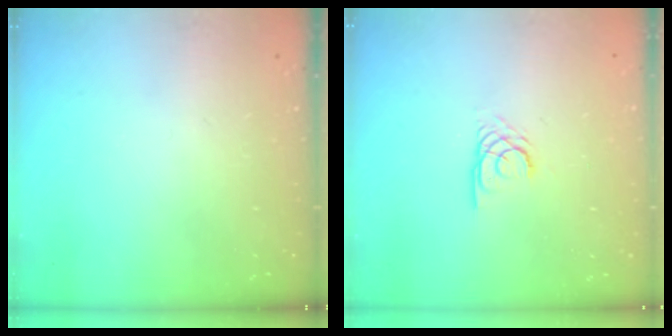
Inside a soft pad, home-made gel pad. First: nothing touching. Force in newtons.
{"total": 2.7, "press": 2.7, "slide": 0.1}